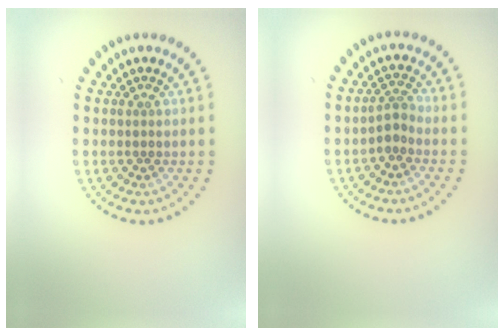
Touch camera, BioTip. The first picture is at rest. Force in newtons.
{"total": 1.6, "press": 1.2, "slide": 1.0}